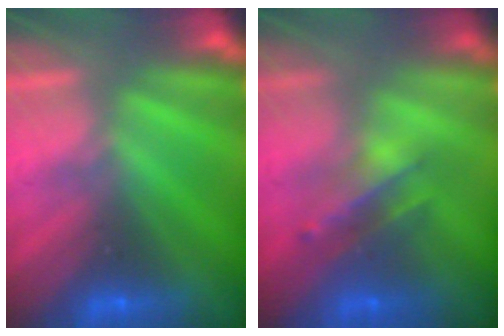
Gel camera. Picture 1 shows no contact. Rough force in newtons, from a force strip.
{"total": 2.4}